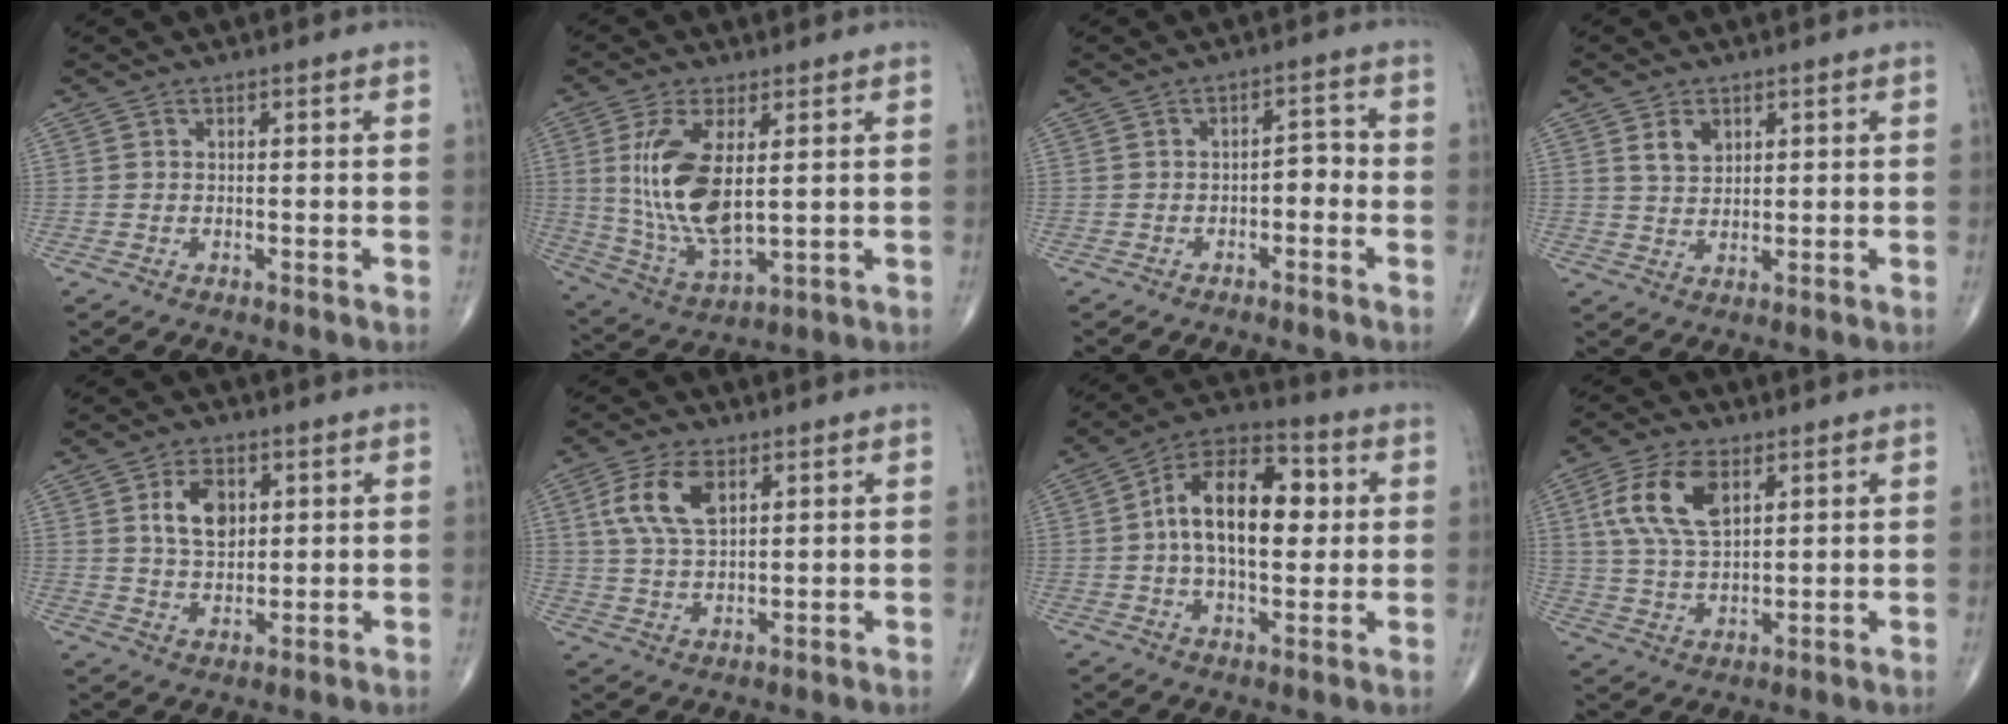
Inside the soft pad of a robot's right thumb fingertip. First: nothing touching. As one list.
[{"total": 14.3, "force": [2.4, 6.2, 12.6], "torque": [-0.259, -0.022, 0.061]}, {"total": 3.4, "force": [-1.2, 1.9, 2.5], "torque": [-0.022, 0.024, -0.023]}, {"total": 4.1, "force": [1.9, 2.7, 2.3], "torque": [-0.028, -0.014, 0.039]}, {"total": 7.8, "force": [2.4, 5.0, 5.5], "torque": [-0.077, -0.012, 0.046]}, {"total": 9.1, "force": [3.4, 4.8, 7.0], "torque": [-0.138, -0.005, 0.067]}, {"total": 16.7, "force": [1.8, 9.1, 13.9], "torque": [-0.211, 0.024, 0.021]}, {"total": 11.6, "force": [4.3, 6.1, 8.9], "torque": [-0.173, -0.006, 0.084]}]